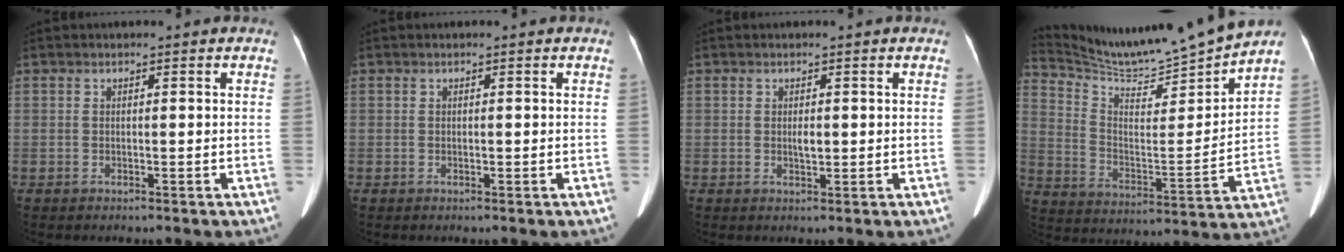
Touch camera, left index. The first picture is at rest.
{"total": 0.0}
{"total": 1.2, "force": [0.2, 0.7, 1.0], "torque": [-0.016, -0.002, 0.005]}
{"total": 13.9, "force": [13.5, -2.1, 2.5], "torque": [-0.058, -0.042, 0.235]}